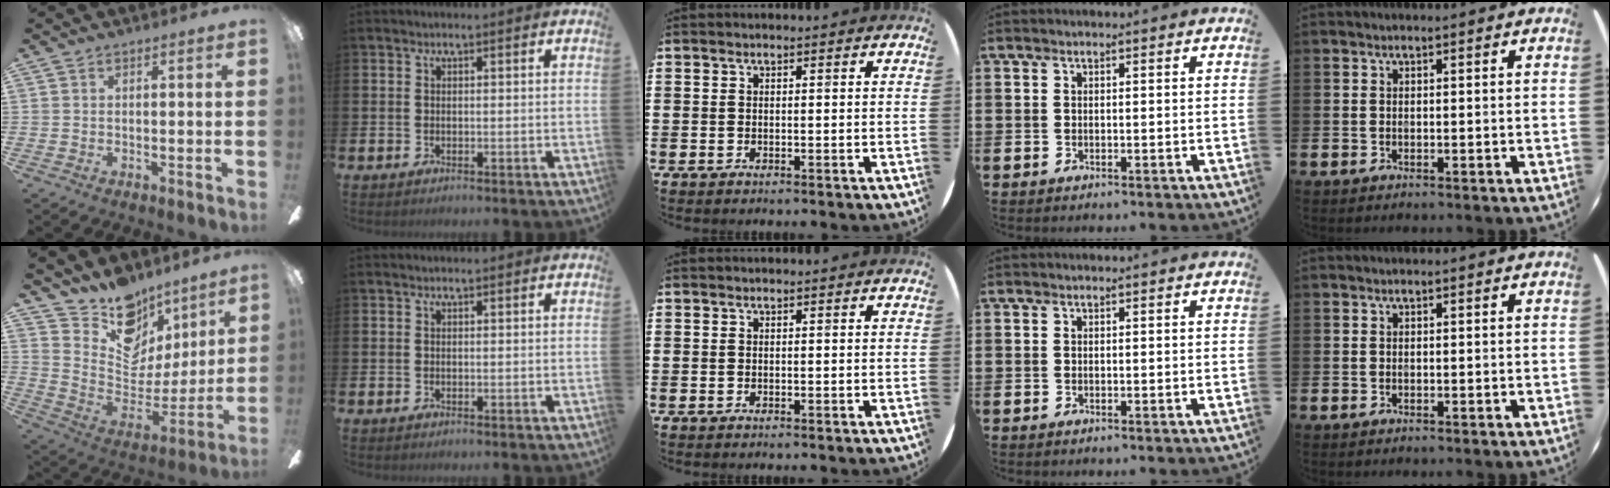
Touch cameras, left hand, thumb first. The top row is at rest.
{"thumb": {"total": 14.8, "force": [11.5, 8.5, 3.9], "torque": [-0.082, -0.102, 0.212]}}